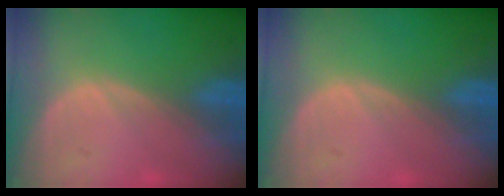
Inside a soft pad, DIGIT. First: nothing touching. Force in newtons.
{"total": 0.0}